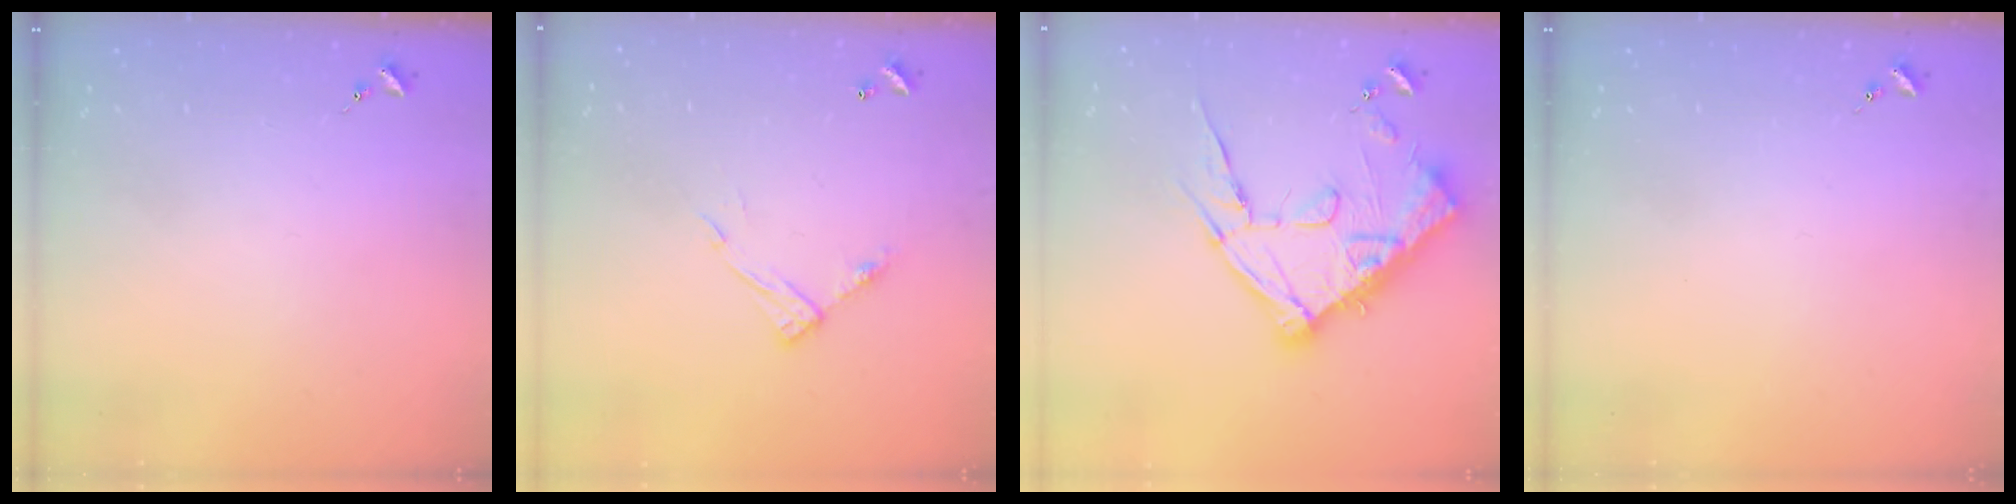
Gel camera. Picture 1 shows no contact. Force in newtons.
{"total": 9.4, "press": 9.4, "slide": 0.5}
{"total": 19.4, "press": 19.4, "slide": 1.0}
{"total": 0.0}